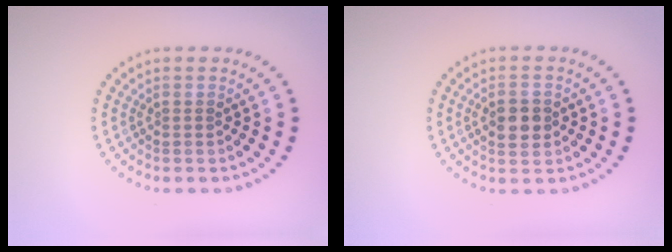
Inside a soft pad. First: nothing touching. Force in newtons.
{"total": 3.0, "press": 3.0, "slide": 0.1}